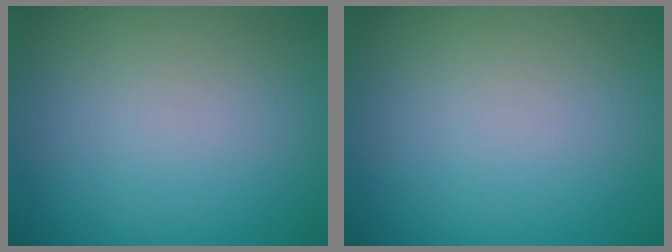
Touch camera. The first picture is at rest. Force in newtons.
{"total": 0.0}